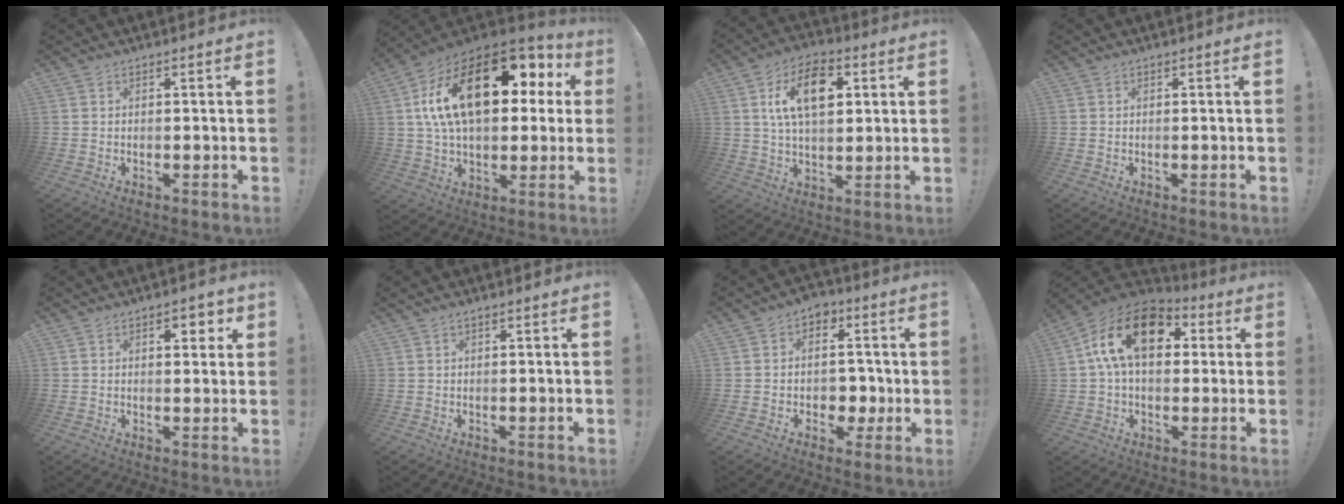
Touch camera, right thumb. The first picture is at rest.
{"total": 25.1, "force": [7.1, 13.2, 20.1], "torque": [-0.332, -0.032, 0.122]}
{"total": 14.5, "force": [4.6, 8.5, 10.8], "torque": [-0.169, 0.001, 0.080]}
{"total": 0.0}
{"total": 4.0, "force": [1.8, 2.3, 2.8], "torque": [-0.019, -0.007, 0.023]}
{"total": 0.7, "force": [0.3, 0.3, 0.5], "torque": [-0.013, 0.002, 0.005]}
{"total": 7.5, "force": [-0.3, 7.2, 1.9], "torque": [-0.006, 0.003, 0.003]}
{"total": 18.6, "force": [5.4, 11.4, 13.7], "torque": [-0.225, -0.003, 0.089]}